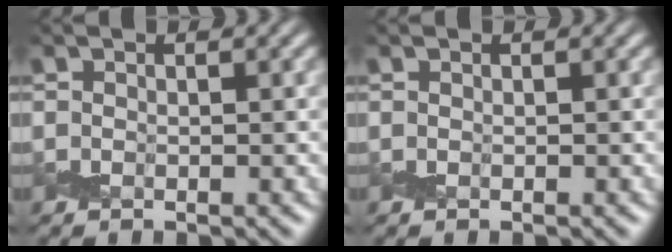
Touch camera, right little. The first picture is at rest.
{"total": 0.0}